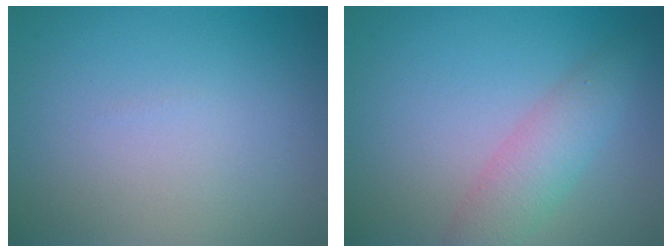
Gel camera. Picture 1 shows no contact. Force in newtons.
{"total": 3.5, "press": 3.5, "slide": 0.1}